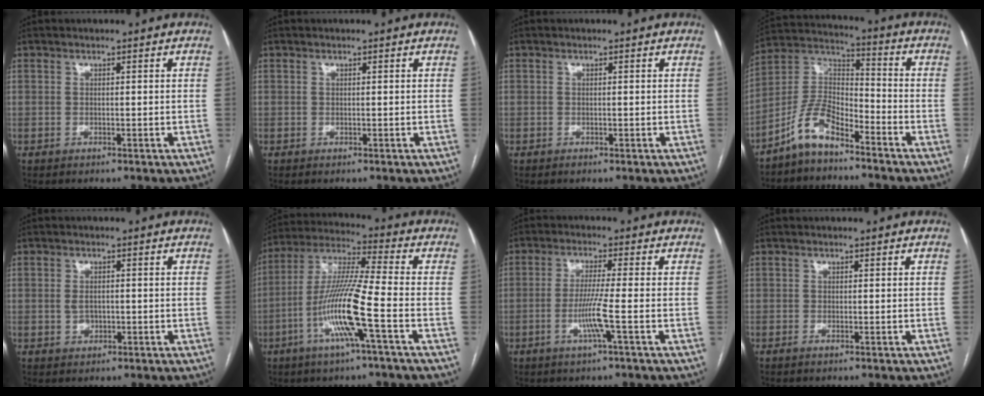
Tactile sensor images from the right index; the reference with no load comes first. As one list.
[{"total": 0.0}, {"total": 0.0}, {"total": 9.0, "force": [-6.7, 3.2, 5.1], "torque": [-0.112, 0.023, -0.136]}, {"total": 2.0, "force": [-0.3, 1.3, 1.4], "torque": [-0.027, 0.002, -0.002]}, {"total": 13.0, "force": [-4.6, -0.5, 12.1], "torque": [-0.243, -0.001, -0.094]}, {"total": 3.6, "force": [-1.2, -1.2, 3.1], "torque": [-0.064, -0.006, -0.024]}, {"total": 0.0}]